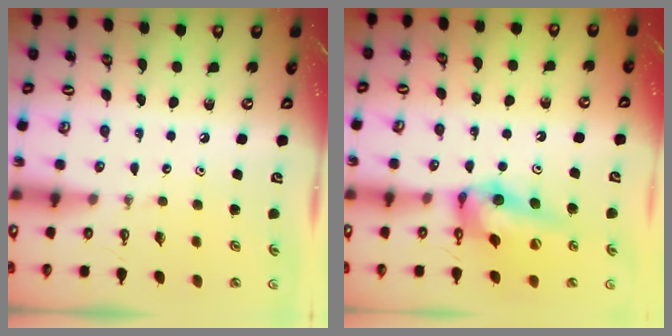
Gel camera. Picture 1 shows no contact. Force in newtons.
{"total": 13.5, "press": 13.0, "slide": 3.6}